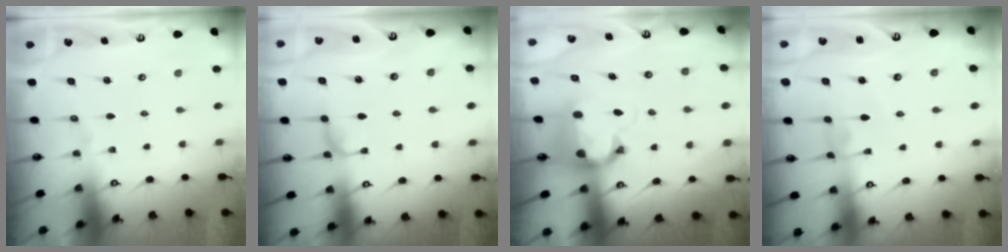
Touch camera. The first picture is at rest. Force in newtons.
{"total": 0.9, "press": 0.0, "slide": 0.9}
{"total": 1.6, "press": 0.9, "slide": 1.4}
{"total": 1.6, "press": 1.5, "slide": 0.2}